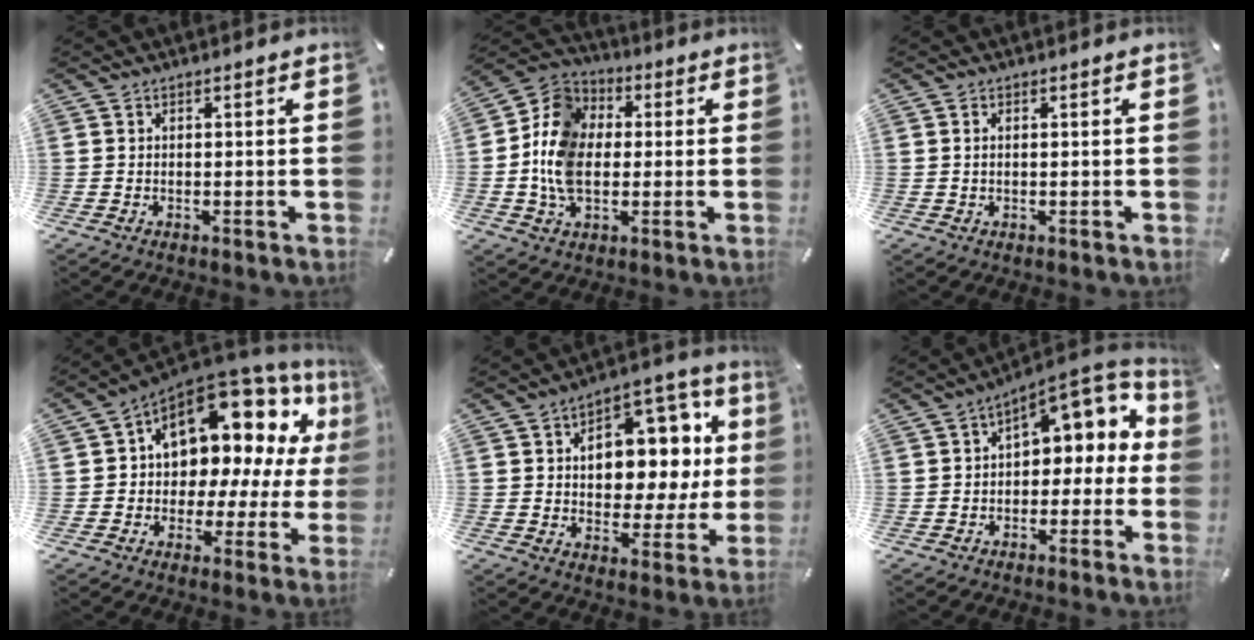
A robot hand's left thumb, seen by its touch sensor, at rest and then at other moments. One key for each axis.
{"total": 12.1, "fx": -1.3, "fy": 9.5, "fz": 7.4, "tx": -0.189, "ty": 0.021, "tz": -0.031}
{"total": 0.9, "fx": 0.1, "fy": 0.5, "fz": 0.7, "tx": -0.016, "ty": 0.002, "tz": 0.001}
{"total": 15.4, "fx": 7.7, "fy": 9.8, "fz": 9.0, "tx": -0.125, "ty": -0.068, "tz": 0.133}
{"total": 13.1, "fx": 3.0, "fy": 9.2, "fz": 8.8, "tx": -0.109, "ty": -0.028, "tz": 0.053}
{"total": 9.1, "fx": 3.6, "fy": 5.4, "fz": 6.3, "tx": -0.079, "ty": -0.027, "tz": 0.061}